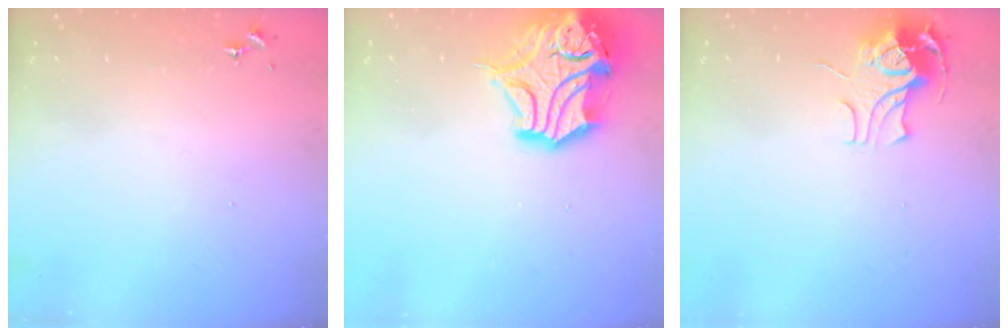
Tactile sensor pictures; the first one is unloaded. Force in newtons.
{"total": 17.4, "press": 17.2, "slide": 2.6}
{"total": 9.9, "press": 9.9, "slide": 1.2}